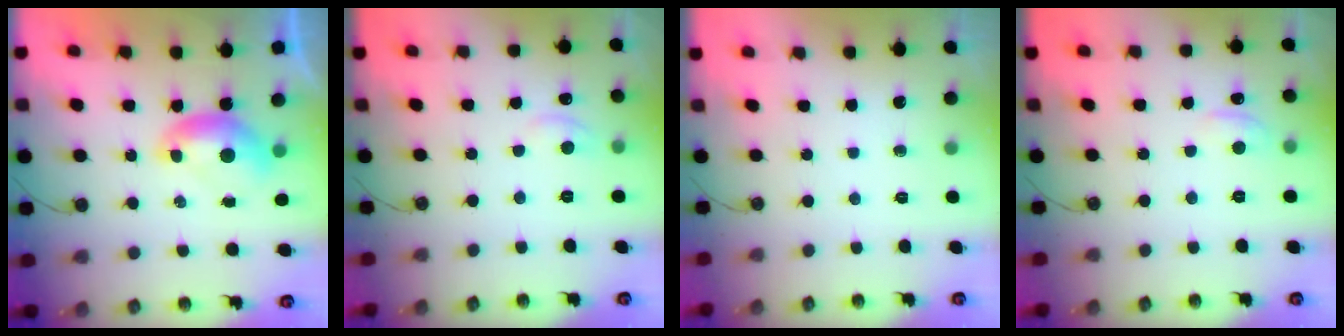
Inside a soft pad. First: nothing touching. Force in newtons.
{"total": 1.4, "press": 1.3, "slide": 0.7}
{"total": 0.0}
{"total": 0.0}